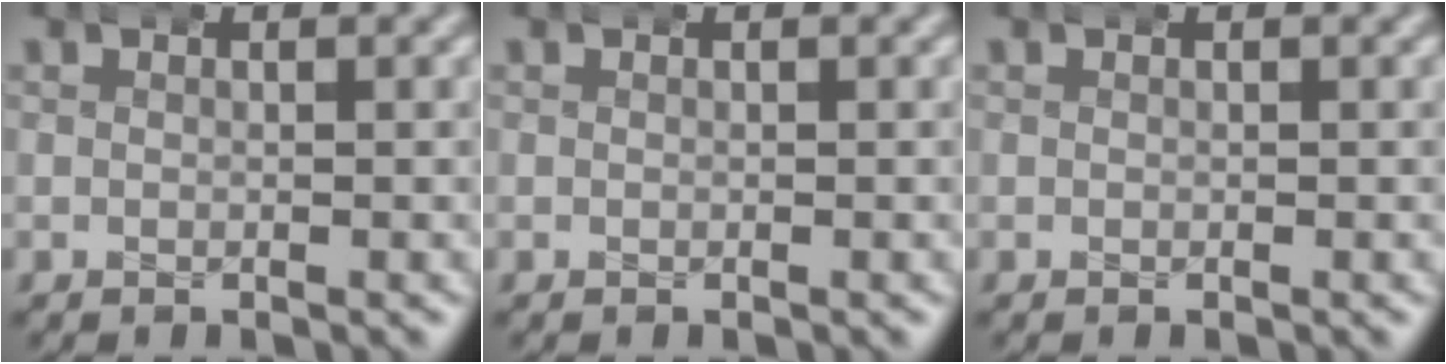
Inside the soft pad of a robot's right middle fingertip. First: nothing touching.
{"total": 0.0}
{"total": 0.0}